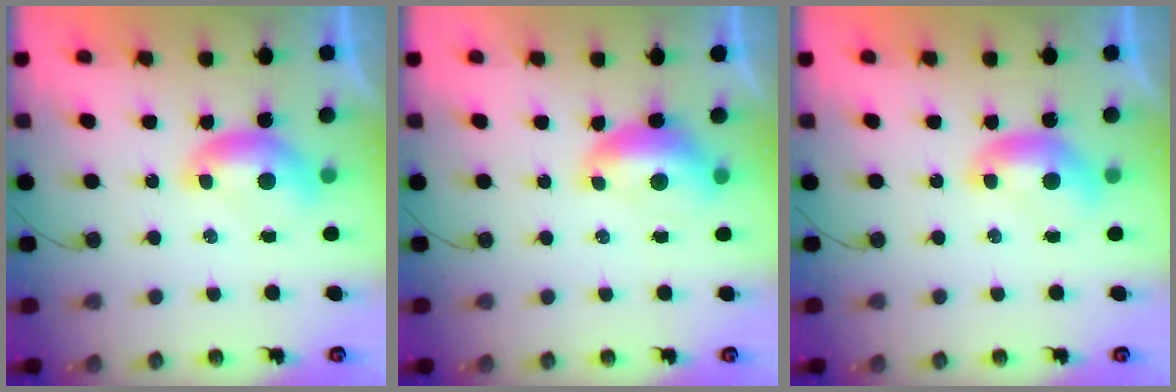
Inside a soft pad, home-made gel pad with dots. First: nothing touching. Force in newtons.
{"total": 1.8, "press": 1.7, "slide": 0.6}
{"total": 0.0}